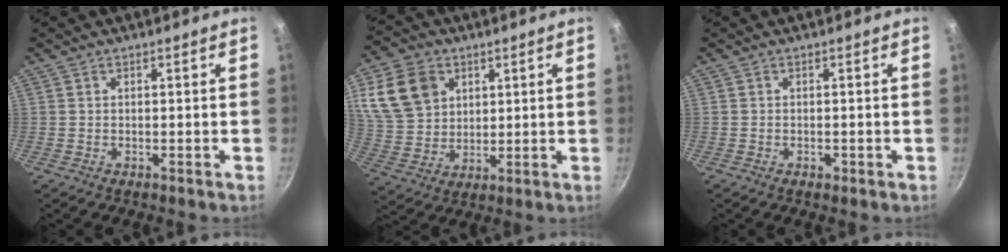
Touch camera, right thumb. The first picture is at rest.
{"total": 13.8, "force": [5.1, 10.6, 7.1], "torque": [-0.118, -0.007, 0.107]}
{"total": 1.0, "force": [-0.5, 0.5, 0.7], "torque": [-0.012, 0.002, -0.007]}